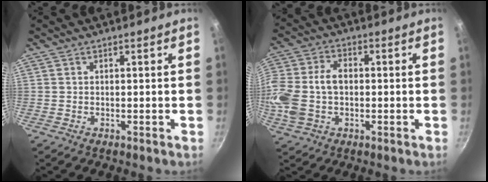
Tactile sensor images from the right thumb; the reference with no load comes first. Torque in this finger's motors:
{"motor_torque": [1.46, 2.78, 1.66, -0.30, 0.22]}